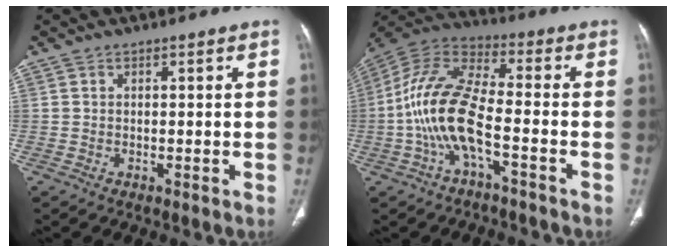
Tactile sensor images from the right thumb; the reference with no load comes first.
{"total": 14.0, "force": [-4.0, 5.0, 12.5], "torque": [-0.268, 0.043, -0.082]}